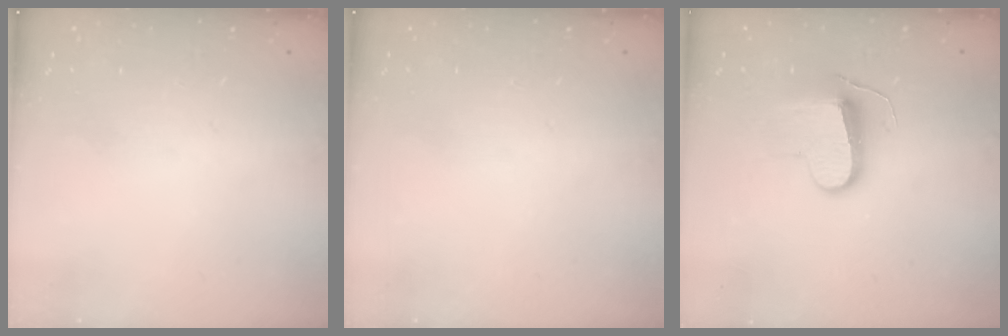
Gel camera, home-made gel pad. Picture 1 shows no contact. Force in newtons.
{"total": 0.0}
{"total": 9.6, "press": 9.6, "slide": 0.2}